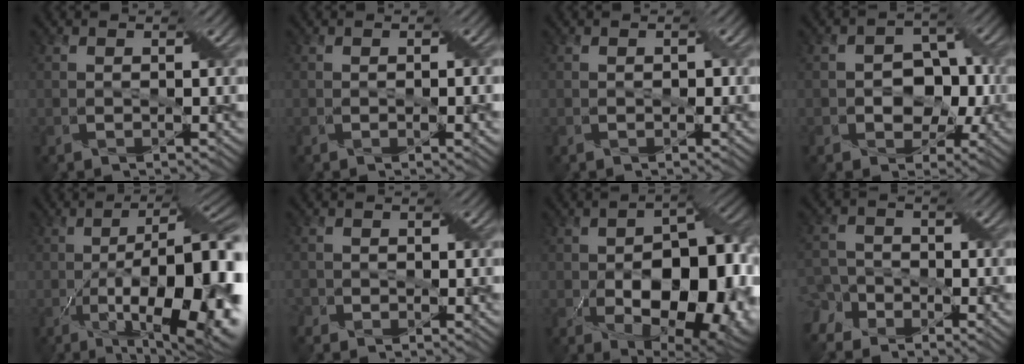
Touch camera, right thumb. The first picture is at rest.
{"total": 2.2, "force": [-0.4, 0.5, 2.1], "torque": [-0.032, -0.001, -0.005]}
{"total": 0.8, "force": [-0.1, 0.7, 0.3], "torque": [-0.001, 0.000, -0.002]}
{"total": 5.8, "force": [-1.3, 4.6, 3.4], "torque": [-0.044, 0.004, -0.030]}
{"total": 20.0, "force": [-5.9, 7.2, 17.7], "torque": [-0.247, -0.005, -0.095]}
{"total": 2.6, "force": [-1.9, 1.2, 1.3], "torque": [-0.022, -0.005, -0.036]}
{"total": 15.1, "force": [-3.8, 8.9, 11.7], "torque": [-0.152, -0.037, -0.044]}
{"total": 5.2, "force": [-3.8, 3.1, 1.7], "torque": [-0.035, -0.004, -0.083]}